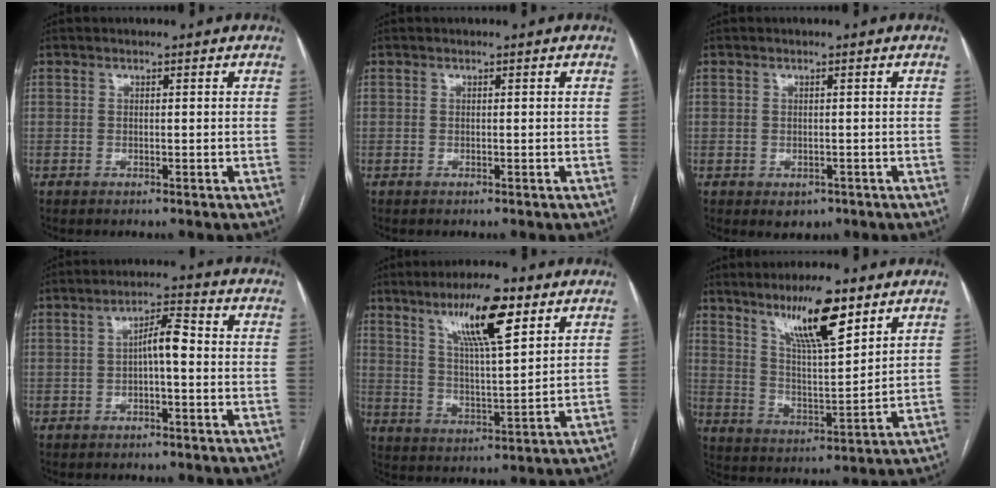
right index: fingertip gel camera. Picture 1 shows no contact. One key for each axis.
{"total": 0.0}
{"total": 2.1, "fx": -0.9, "fy": 1.7, "fz": 0.8, "tx": -0.005, "ty": 0.000, "tz": -0.002}
{"total": 4.3, "fx": -0.4, "fy": 1.0, "fz": 4.1, "tx": -0.068, "ty": 0.016, "tz": -0.006}
{"total": 11.4, "fx": 6.8, "fy": 1.5, "fz": 9.1, "tx": -0.161, "ty": 0.003, "tz": 0.116}
{"total": 11.7, "fx": 7.8, "fy": 1.6, "fz": 8.6, "tx": -0.152, "ty": -0.003, "tz": 0.141}